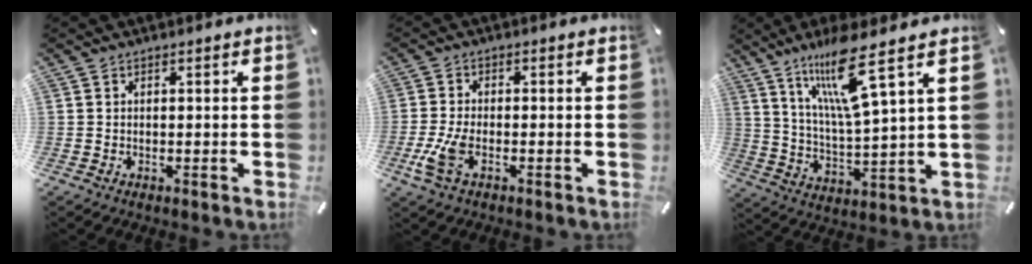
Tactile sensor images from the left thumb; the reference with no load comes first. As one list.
[{"total": 6.0, "force": [-2.0, 2.8, 4.9], "torque": [-0.111, -0.003, -0.036]}, {"total": 14.0, "force": [8.7, 1.6, 10.8], "torque": [-0.235, -0.032, 0.141]}]